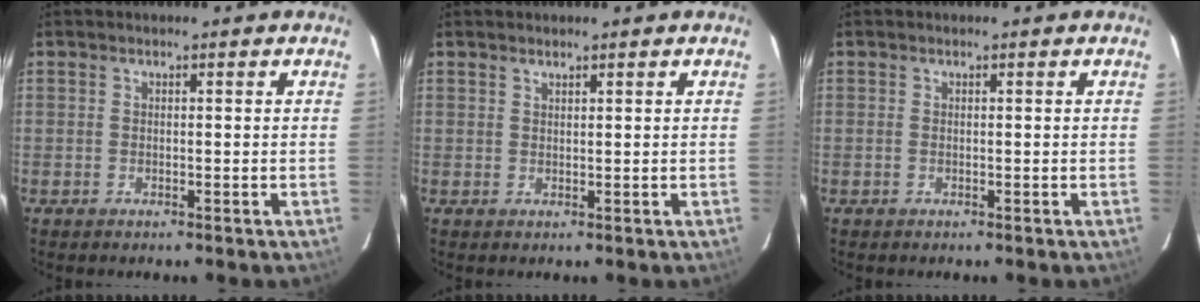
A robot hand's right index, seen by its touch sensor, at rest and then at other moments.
{"total": 0.8, "force": [0.7, 0.2, 0.2], "torque": [-0.004, 0.000, 0.013]}
{"total": 0.6, "force": [-0.2, 0.3, 0.4], "torque": [-0.009, 0.000, -0.005]}